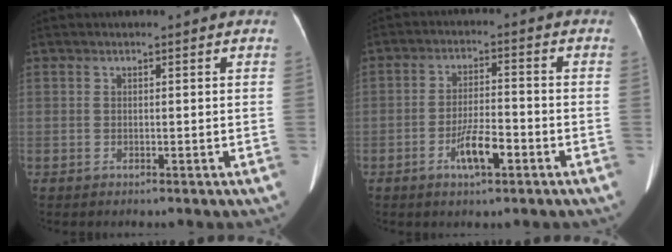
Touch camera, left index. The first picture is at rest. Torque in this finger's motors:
{"motor_torque": [1.07, 0.70, 0.55, 0.13]}